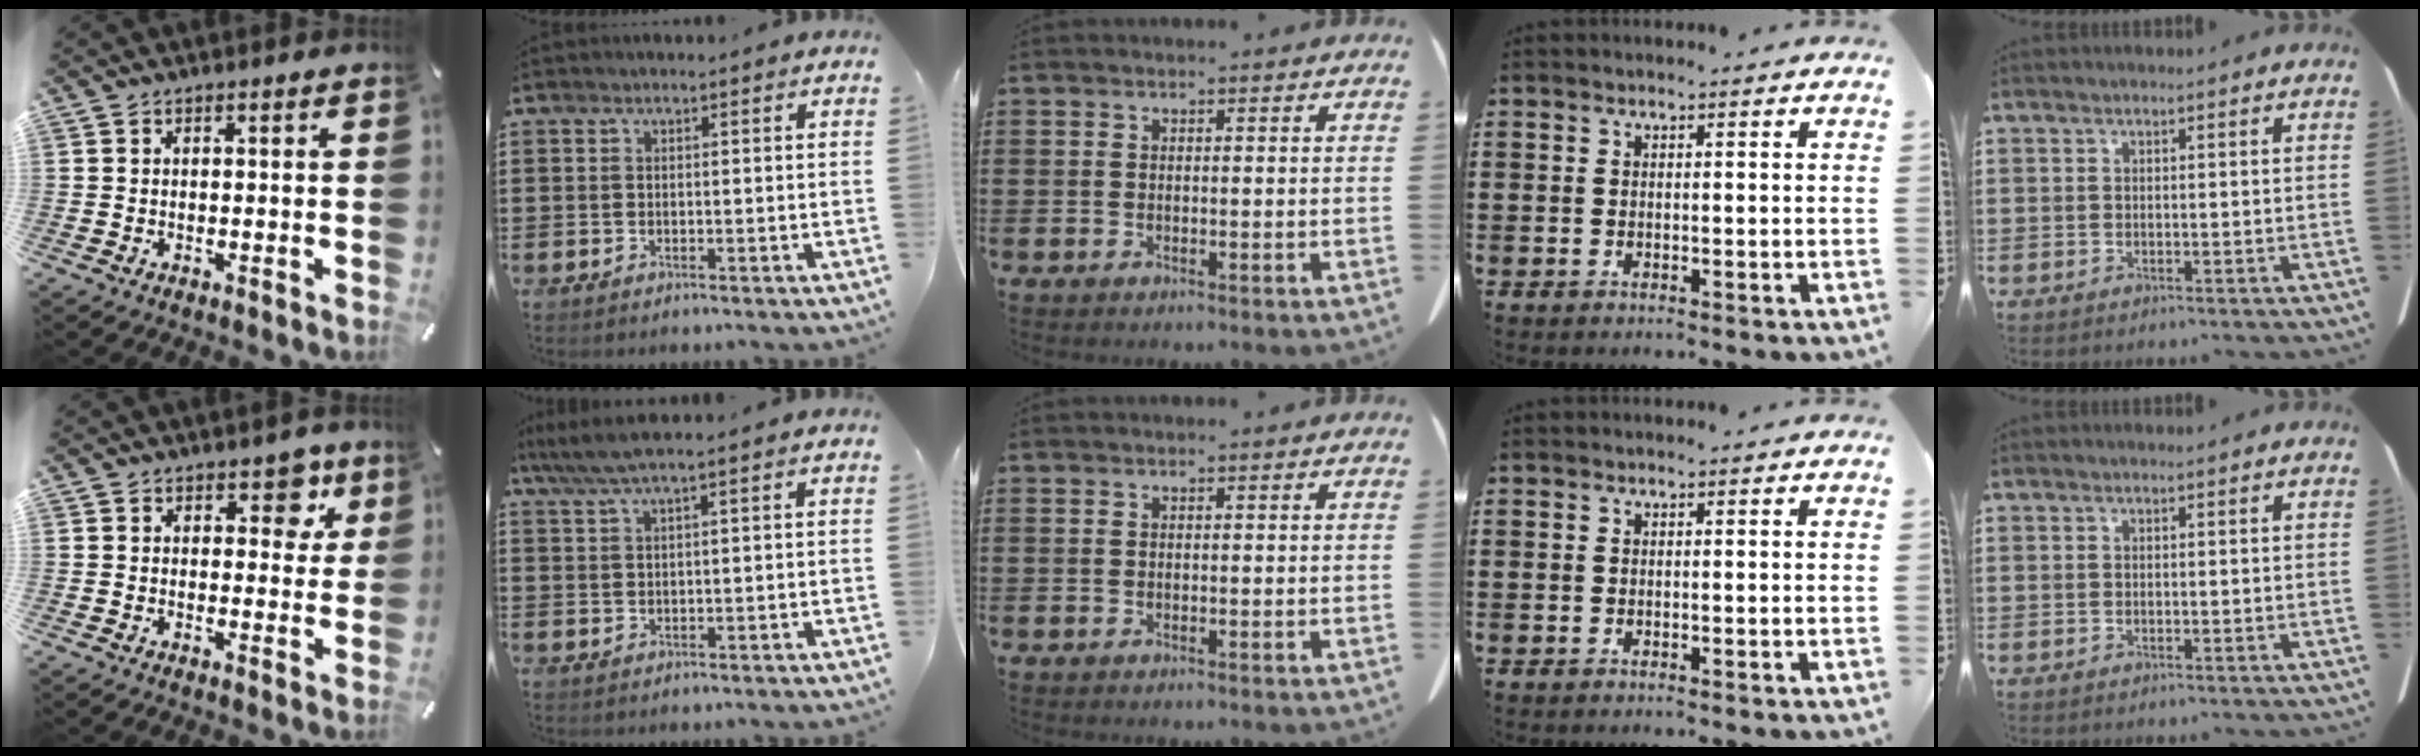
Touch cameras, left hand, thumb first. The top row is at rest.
{"thumb": {"total": 6.9, "force": [3.8, 4.1, 4.0], "torque": [-0.018, -0.020, 0.054]}, "index": {"total": 3.3, "force": [1.9, 0.1, 2.8], "torque": [-0.065, -0.001, 0.031]}}